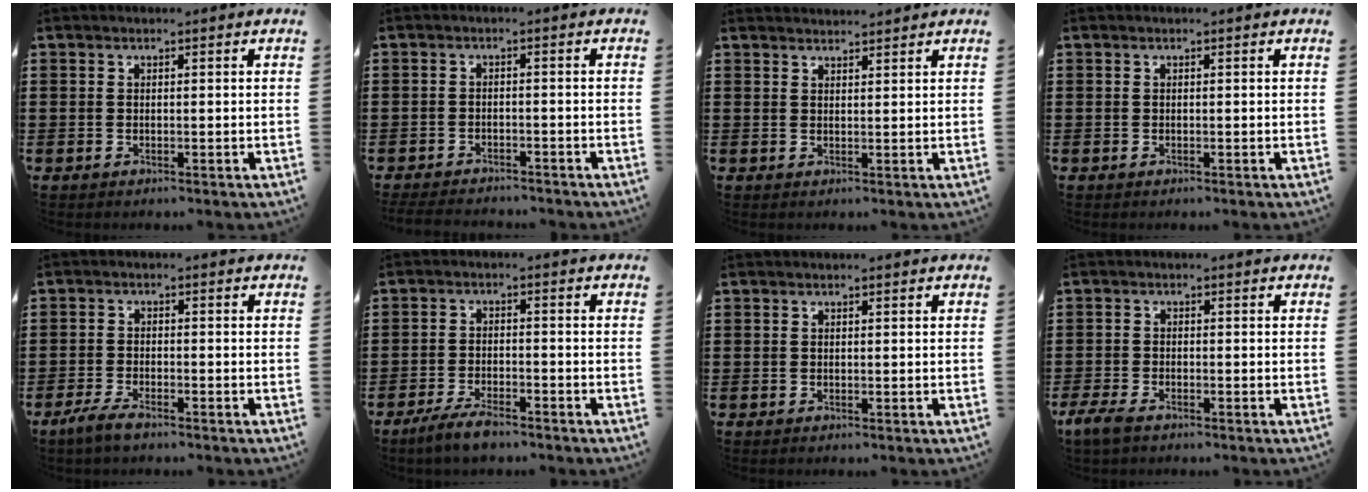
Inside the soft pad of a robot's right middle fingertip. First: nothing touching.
{"total": 2.7, "force": [-2.7, 0.4, 0.2], "torque": [-0.016, -0.004, -0.059]}
{"total": 1.8, "force": [1.8, 0.2, 0.0], "torque": [-0.006, 0.003, 0.036]}
{"total": 0.0}
{"total": 3.1, "force": [-2.3, 1.0, 1.8], "torque": [-0.045, 0.004, -0.049]}
{"total": 4.2, "force": [-3.5, 1.0, 2.2], "torque": [-0.049, 0.000, -0.069]}
{"total": 0.0}
{"total": 3.0, "force": [-2.1, 1.1, 1.8], "torque": [-0.053, 0.000, -0.047]}